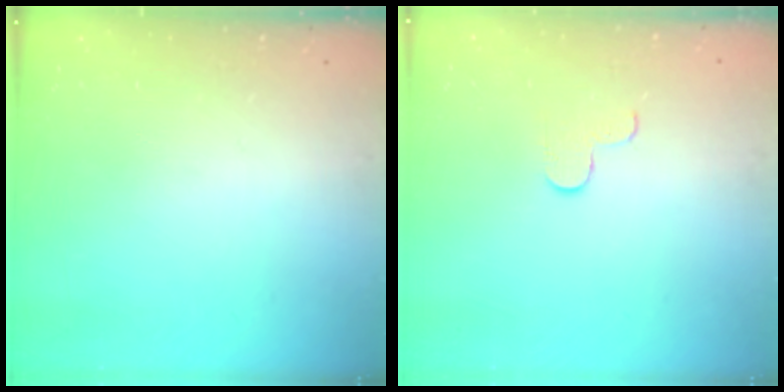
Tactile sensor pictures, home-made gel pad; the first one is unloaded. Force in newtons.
{"total": 2.7, "press": 2.6, "slide": 0.4}